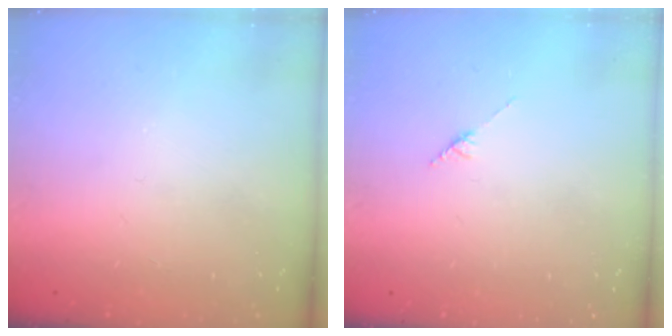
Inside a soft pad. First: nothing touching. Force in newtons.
{"total": 2.8, "press": 2.8, "slide": 0.4}